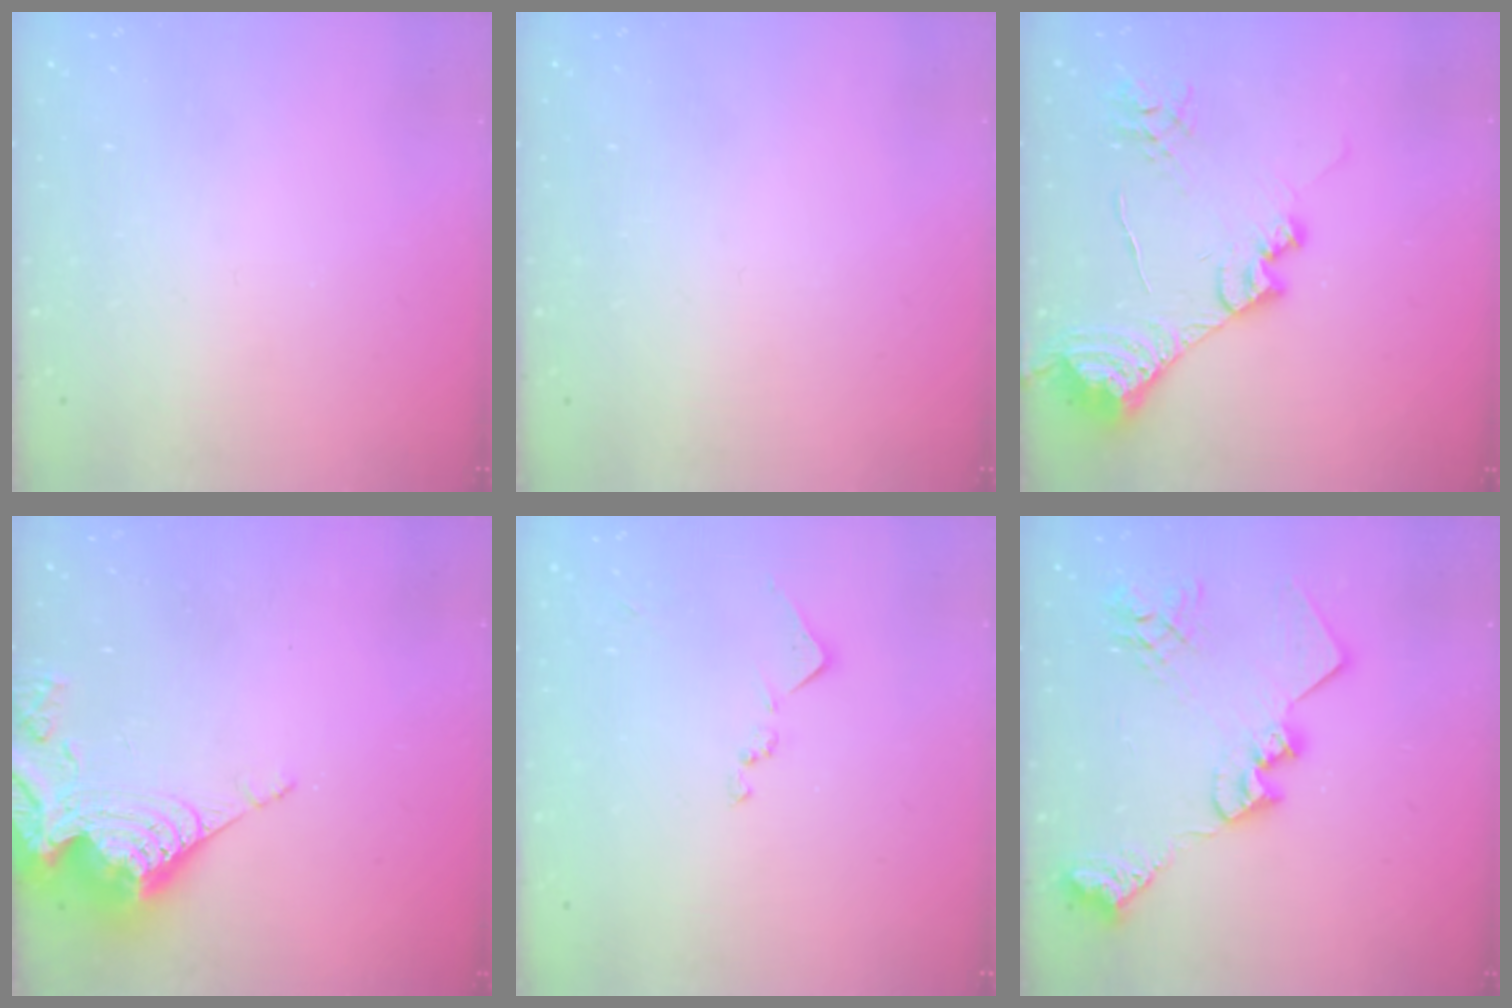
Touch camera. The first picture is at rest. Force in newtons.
{"total": 0.0}
{"total": 18.4, "press": 18.2, "slide": 2.1}
{"total": 12.4, "press": 12.3, "slide": 1.5}
{"total": 9.2, "press": 9.2, "slide": 0.4}
{"total": 21.9, "press": 21.8, "slide": 2.0}